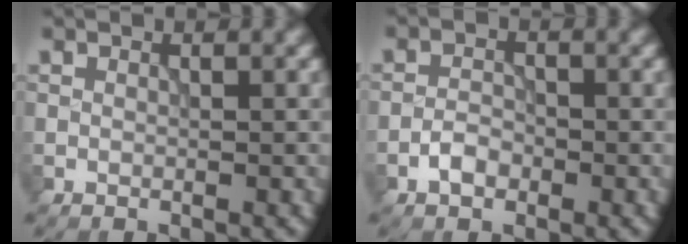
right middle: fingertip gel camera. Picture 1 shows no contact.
{"total": 1.9, "force": [-1.1, 1.2, 1.1], "torque": [-0.018, 0.005, -0.023]}